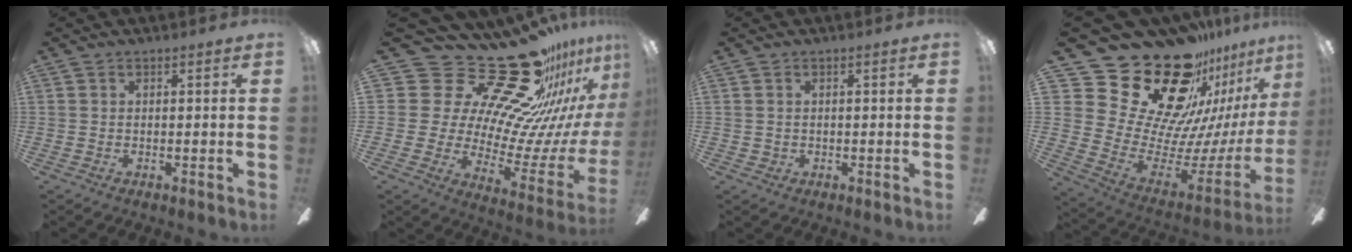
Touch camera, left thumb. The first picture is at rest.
{"total": 34.6, "force": [24.5, 15.5, 18.8], "torque": [-0.237, -0.211, 0.462]}
{"total": 1.0, "force": [0.1, 0.9, 0.3], "torque": [-0.007, 0.006, 0.001]}
{"total": 33.0, "force": [20.9, 17.8, 18.5], "torque": [-0.310, -0.183, 0.426]}